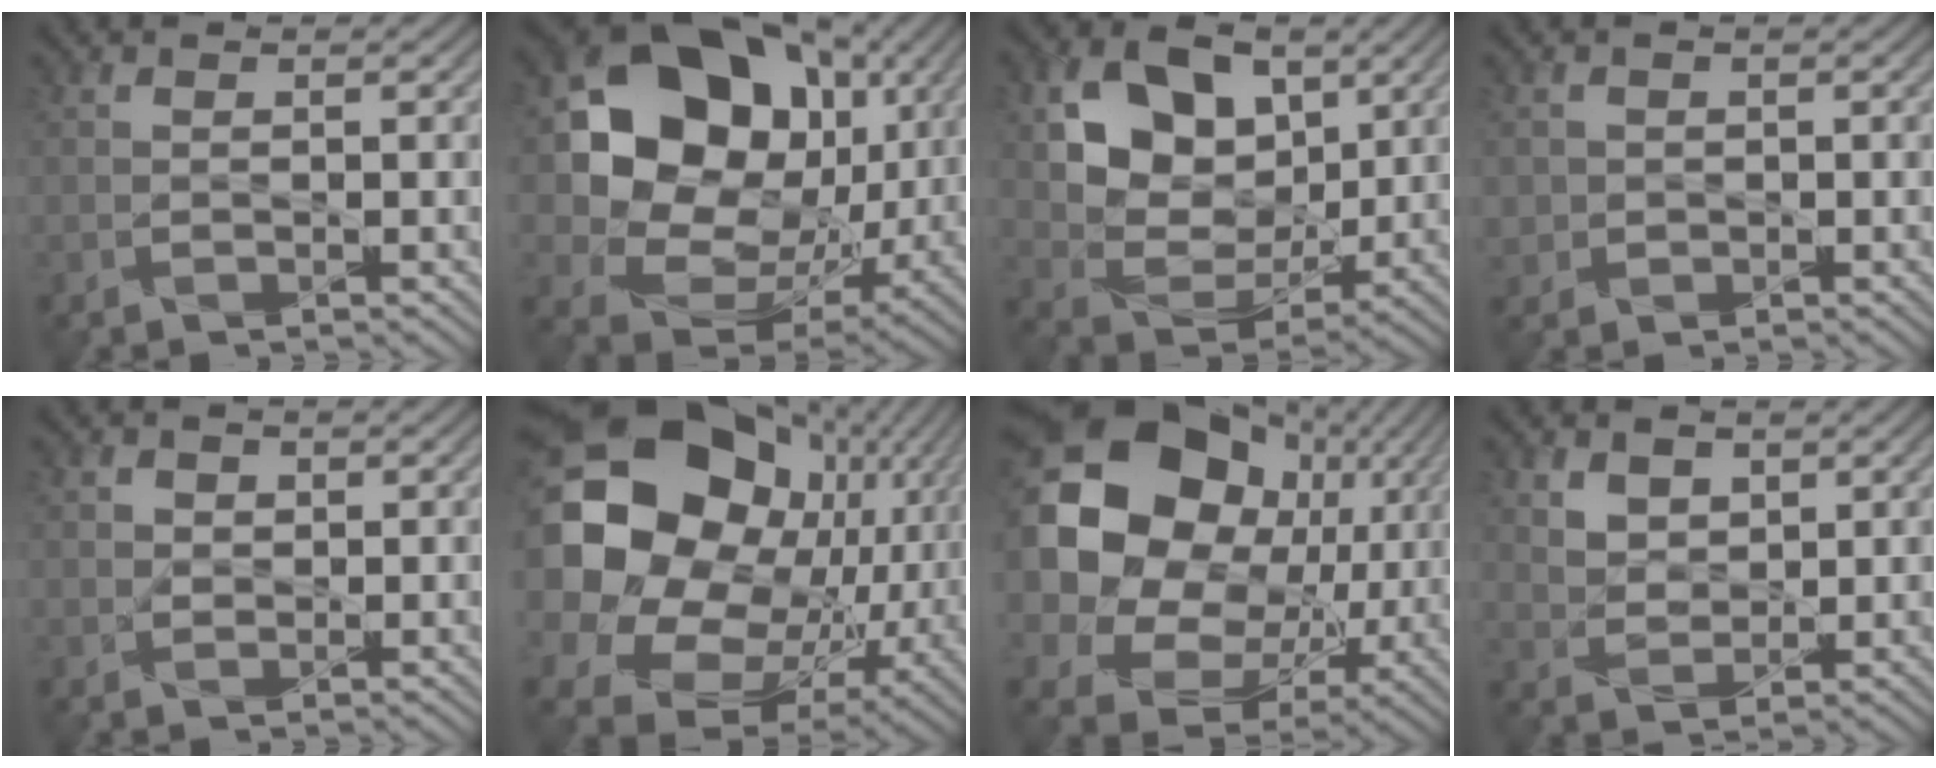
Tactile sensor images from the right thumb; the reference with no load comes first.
{"total": 18.2, "force": [3.3, 14.7, 10.2], "torque": [-0.214, -0.015, 0.075]}
{"total": 11.7, "force": [3.6, 8.6, 7.1], "torque": [-0.150, -0.005, 0.064]}
{"total": 1.7, "force": [-0.1, 1.7, 0.0], "torque": [-0.004, -0.007, -0.005]}
{"total": 1.5, "force": [0.1, 1.5, 0.4], "torque": [-0.009, -0.005, -0.005]}
{"total": 24.5, "force": [3.5, 19.8, 14.0], "torque": [-0.343, -0.031, 0.090]}
{"total": 24.9, "force": [5.3, 20.9, 12.5], "torque": [-0.327, -0.002, 0.117]}
{"total": 3.6, "force": [1.8, 2.6, 1.7], "torque": [-0.048, -0.009, 0.031]}